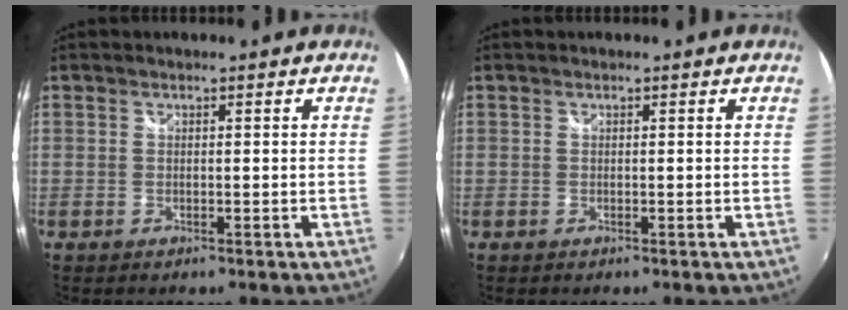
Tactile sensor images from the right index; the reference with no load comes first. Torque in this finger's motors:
{"motor_torque": [0.00, 0.00, 0.00, 0.00]}